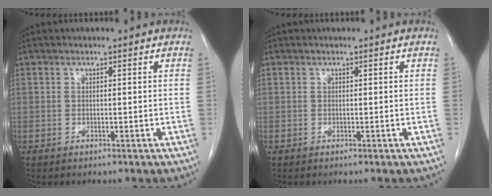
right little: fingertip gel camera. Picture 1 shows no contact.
{"total": 0.0}